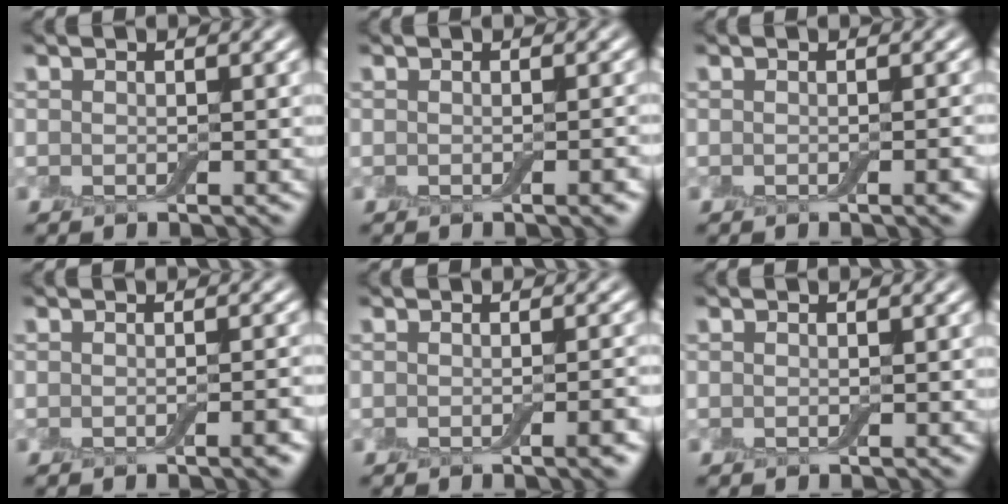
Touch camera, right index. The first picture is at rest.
{"total": 1.5, "force": [-0.5, 0.3, 1.3], "torque": [-0.012, 0.001, -0.007]}
{"total": 1.5, "force": [-0.5, 0.3, 1.4], "torque": [-0.012, 0.001, -0.007]}
{"total": 1.8, "force": [-0.7, 0.4, 1.7], "torque": [-0.015, 0.002, -0.009]}
{"total": 2.1, "force": [-0.7, 0.5, 1.9], "torque": [-0.018, 0.003, -0.011]}
{"total": 0.0}